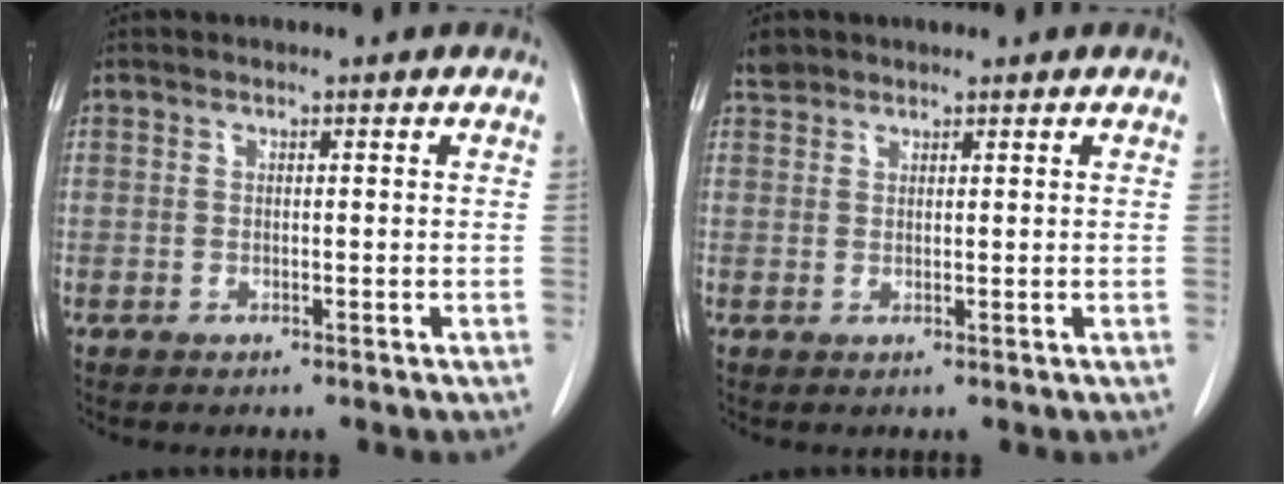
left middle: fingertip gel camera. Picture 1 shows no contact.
{"total": 1.6, "force": [1.4, 0.7, -0.1], "torque": [0.001, 0.005, 0.025]}